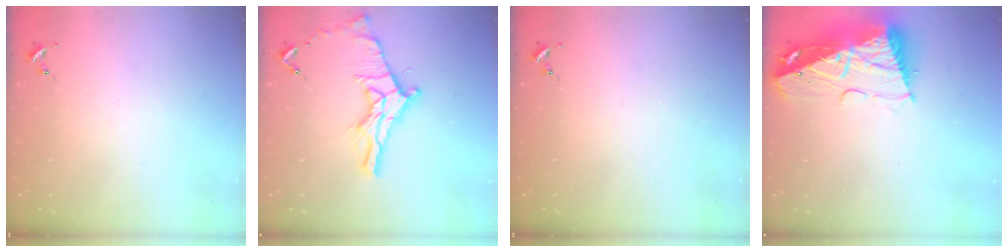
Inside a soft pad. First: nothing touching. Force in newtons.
{"total": 13.4, "press": 13.4, "slide": 0.6}
{"total": 0.0}
{"total": 16.3, "press": 16.1, "slide": 2.0}